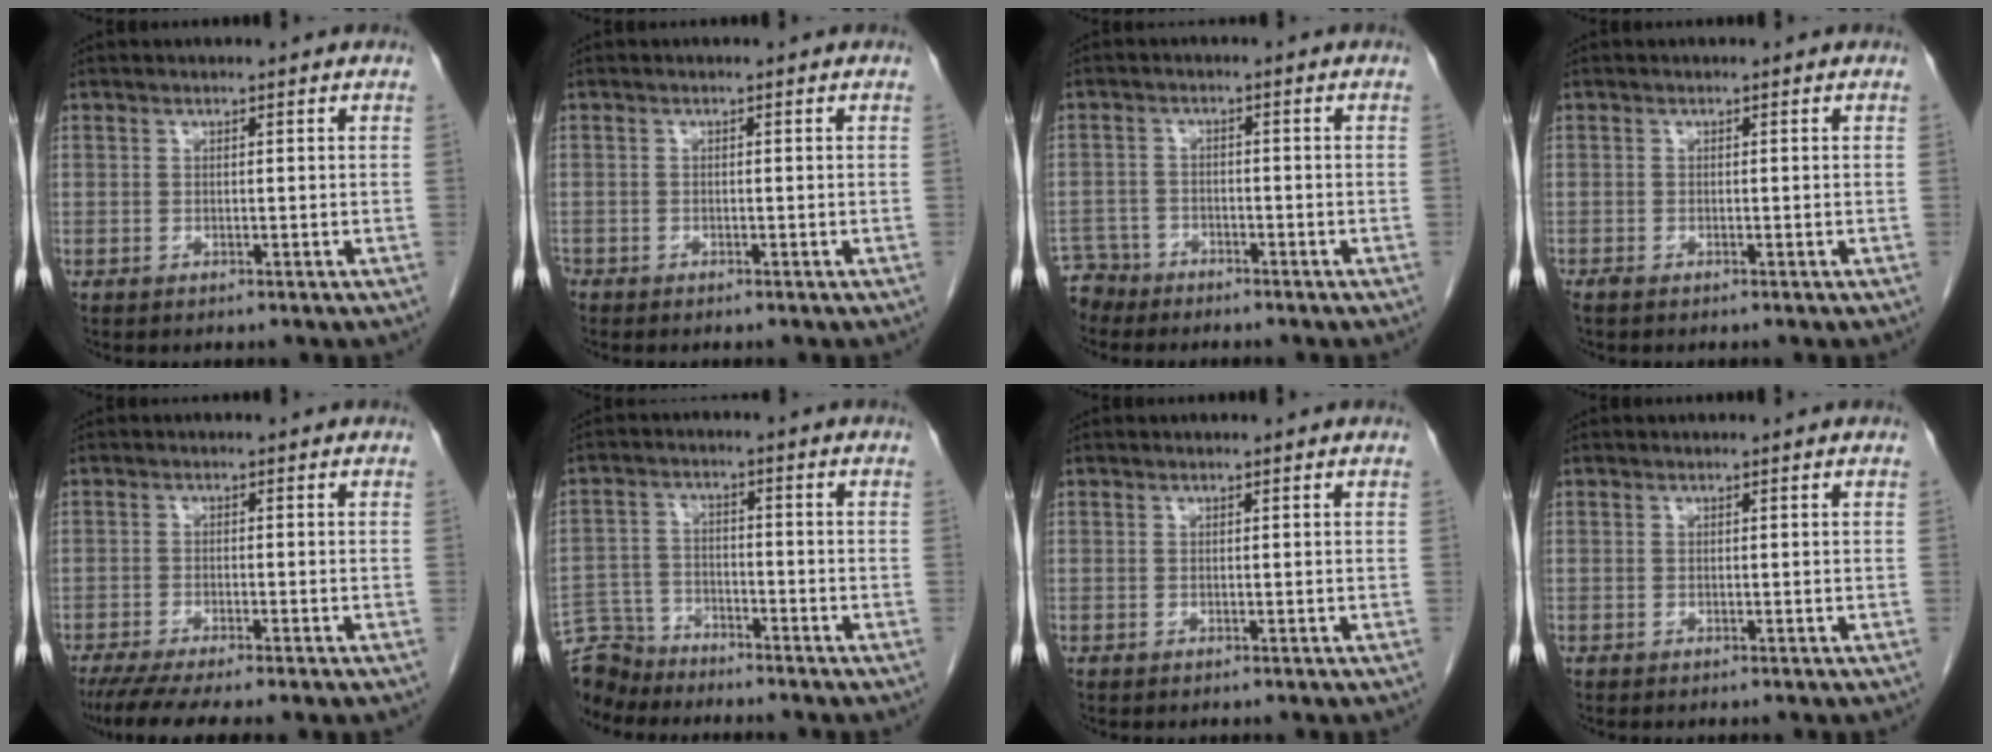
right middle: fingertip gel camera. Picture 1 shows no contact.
{"total": 0.7, "force": [-0.7, 0.3, 0.1], "torque": [-0.002, 0.001, -0.013]}
{"total": 4.2, "force": [-3.8, 1.6, -0.9], "torque": [0.020, -0.003, -0.073]}
{"total": 0.7, "force": [-0.6, 0.1, 0.4], "torque": [-0.014, -0.004, -0.012]}
{"total": 7.9, "force": [-6.4, 0.4, 4.7], "torque": [-0.069, -0.016, -0.100]}
{"total": 7.6, "force": [-7.2, 2.1, -0.2], "torque": [0.003, 0.002, -0.138]}
{"total": 0.0}
{"total": 0.0}